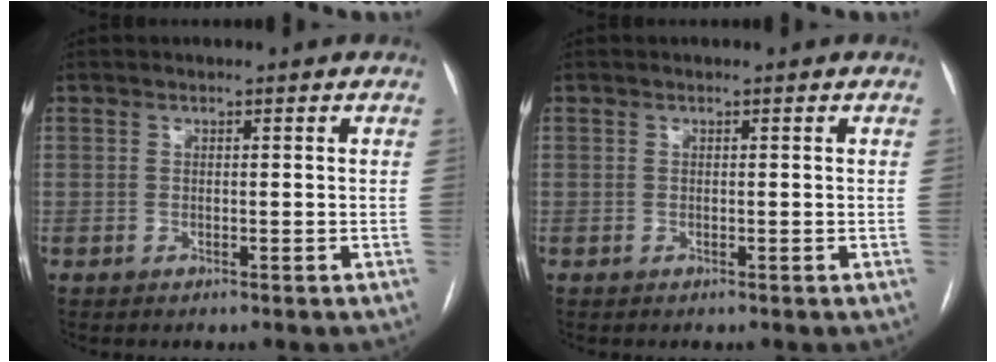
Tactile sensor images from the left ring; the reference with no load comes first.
{"total": 0.0}